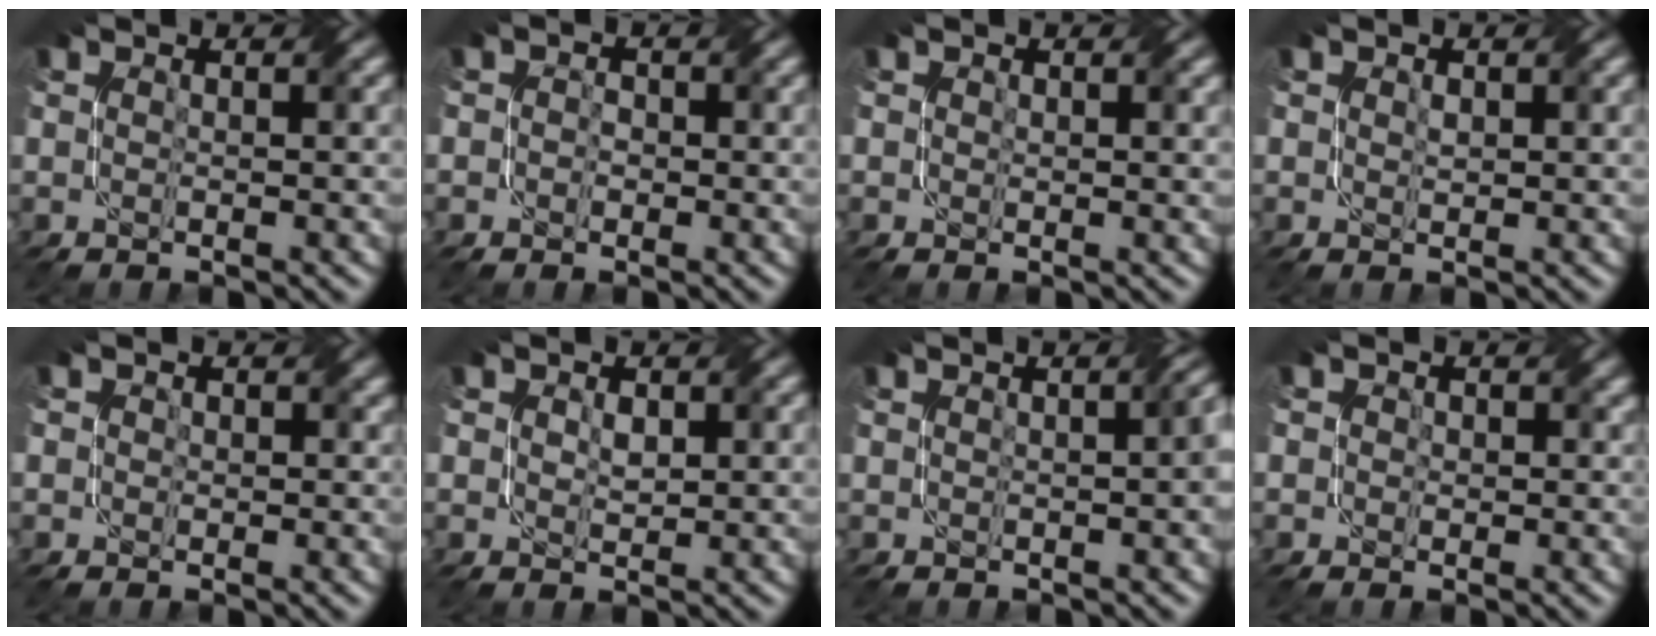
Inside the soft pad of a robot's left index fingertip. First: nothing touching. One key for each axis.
{"total": 1.4, "fx": 0.0, "fy": 1.3, "fz": 0.5, "tx": -0.001, "ty": -0.002, "tz": -0.006}
{"total": 1.1, "fx": 0.6, "fy": 0.8, "fz": 0.5, "tx": -0.006, "ty": -0.004, "tz": 0.012}
{"total": 1.1, "fx": 0.4, "fy": 0.8, "fz": 0.6, "tx": -0.009, "ty": -0.004, "tz": 0.012}
{"total": 1.9, "fx": 0.6, "fy": 1.7, "fz": 0.6, "tx": -0.004, "ty": 0.002, "tz": 0.000}
{"total": 1.6, "fx": 0.5, "fy": 1.2, "fz": 1.0, "tx": -0.017, "ty": -0.005, "tz": 0.013}
{"total": 2.8, "fx": 0.2, "fy": 0.9, "fz": 2.6, "tx": -0.015, "ty": 0.013, "tz": 0.004}
{"total": 2.3, "fx": 0.7, "fy": 2.0, "fz": 0.7, "tx": -0.002, "ty": 0.001, "tz": 0.001}